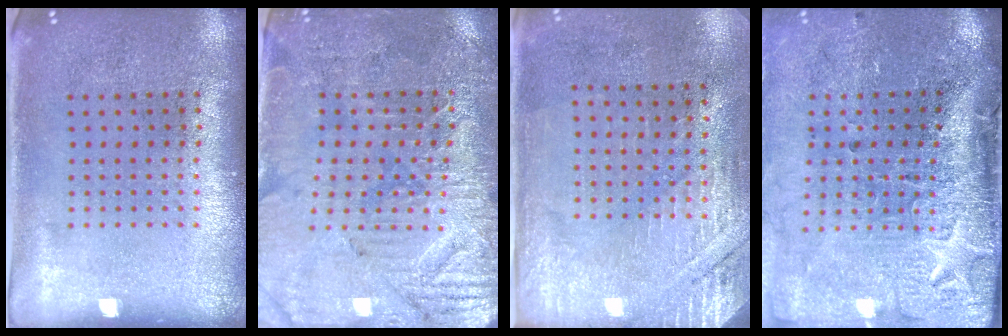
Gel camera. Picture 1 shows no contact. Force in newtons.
{"total": 3.4, "press": 3.4, "slide": 0.6}
{"total": 2.8, "press": 2.5, "slide": 1.2}
{"total": 4.5, "press": 3.6, "slide": 2.8}